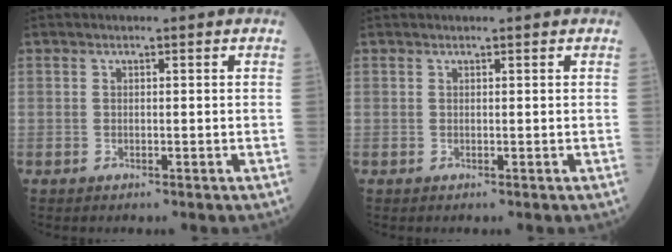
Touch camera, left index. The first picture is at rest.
{"total": 1.0, "force": [1.0, -0.1, 0.3], "torque": [-0.005, 0.014, 0.018]}